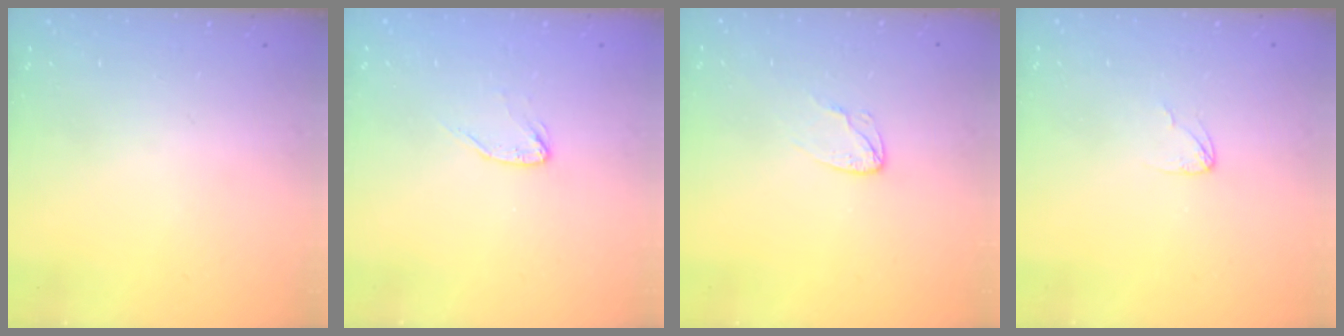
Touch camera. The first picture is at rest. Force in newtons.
{"total": 4.0, "press": 3.9, "slide": 0.4}
{"total": 5.8, "press": 5.8, "slide": 0.5}
{"total": 2.3, "press": 2.3, "slide": 0.1}